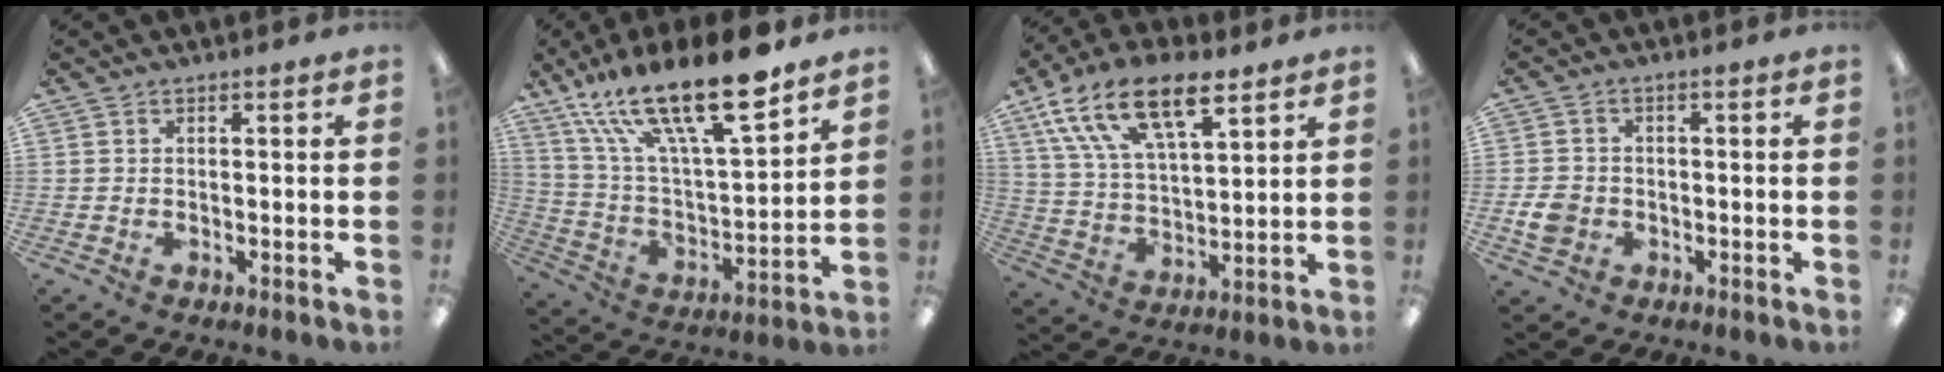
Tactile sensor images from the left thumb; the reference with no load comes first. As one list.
[{"total": 23.8, "force": [17.1, 6.4, 15.3], "torque": [-0.264, -0.108, 0.290]}, {"total": 17.7, "force": [11.1, 8.2, 11.0], "torque": [-0.201, -0.041, 0.198]}, {"total": 4.7, "force": [-1.3, 3.9, 2.3], "torque": [-0.042, 0.002, -0.027]}]